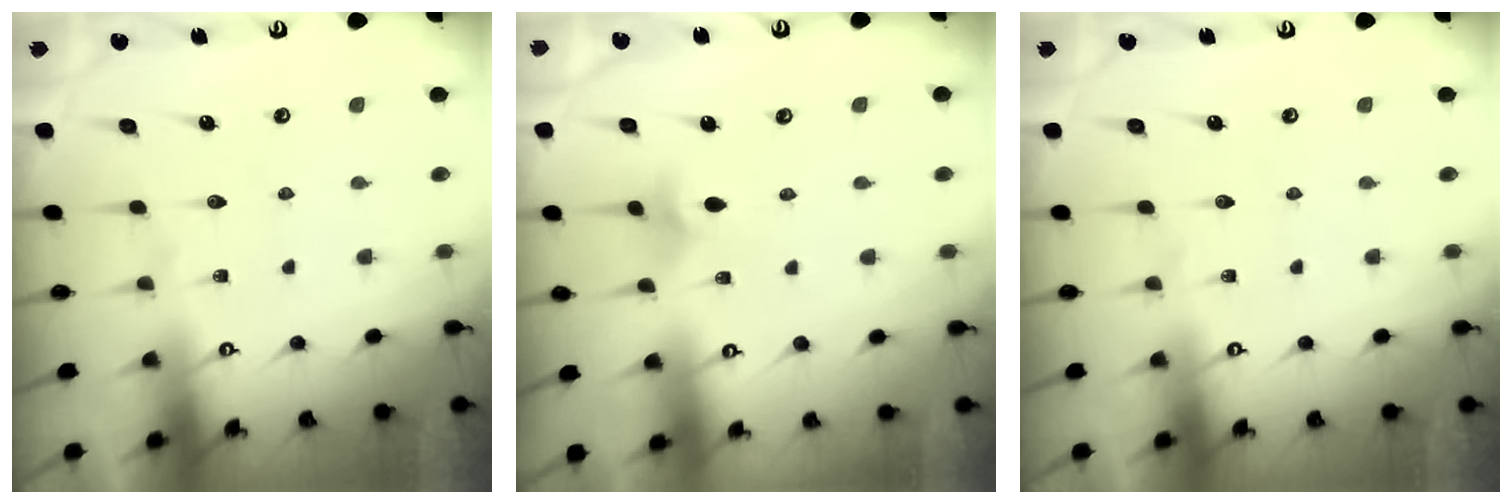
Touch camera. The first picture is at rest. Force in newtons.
{"total": 3.3, "press": 3.2, "slide": 0.9}
{"total": 0.0}